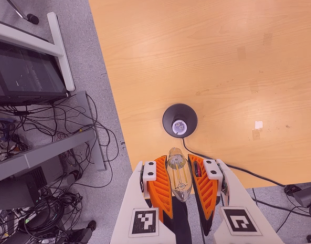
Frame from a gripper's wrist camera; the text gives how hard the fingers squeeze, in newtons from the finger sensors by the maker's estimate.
{"total": 23.7, "left": 24.9, "right": 22.6}